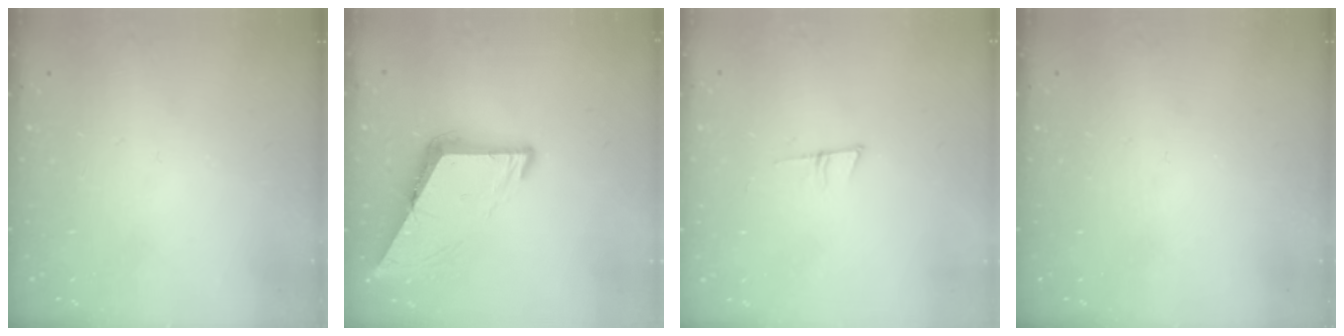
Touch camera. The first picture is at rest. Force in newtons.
{"total": 7.8, "press": 7.8, "slide": 0.6}
{"total": 5.6, "press": 5.0, "slide": 2.6}
{"total": 0.0}